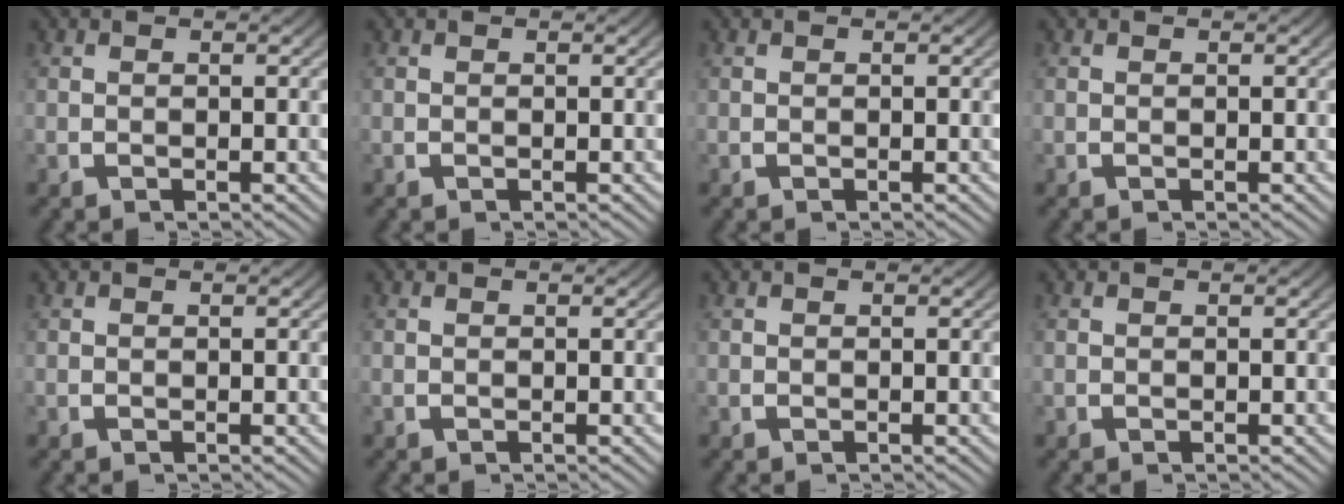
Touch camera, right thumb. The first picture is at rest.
{"total": 0.0}
{"total": 0.0}
{"total": 0.0}
{"total": 0.0}
{"total": 0.0}
{"total": 0.0}
{"total": 0.0}